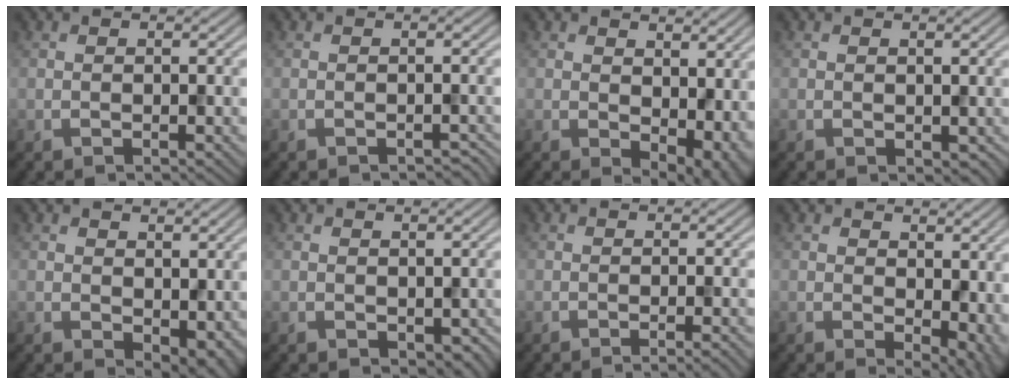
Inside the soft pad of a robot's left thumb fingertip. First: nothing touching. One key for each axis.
{"total": 1.0, "fx": -0.9, "fy": 0.2, "fz": 0.3, "tx": -0.001, "ty": -0.002, "tz": -0.013}
{"total": 7.0, "fx": 0.3, "fy": 4.4, "fz": 5.5, "tx": -0.077, "ty": -0.023, "tz": 0.016}
{"total": 0.8, "fx": 0.3, "fy": 0.6, "fz": 0.4, "tx": -0.007, "ty": -0.005, "tz": 0.007}
{"total": 3.9, "fx": 0.5, "fy": 2.5, "fz": 3.0, "tx": -0.046, "ty": -0.014, "tz": 0.014}
{"total": 1.2, "fx": 0.3, "fy": 0.9, "fz": 0.7, "tx": -0.016, "ty": -0.008, "tz": 0.010}
{"total": 1.9, "fx": -0.8, "fy": 0.5, "fz": 1.7, "tx": -0.015, "ty": 0.000, "tz": -0.019}
{"total": 7.4, "fx": 0.5, "fy": 4.7, "fz": 5.7, "tx": -0.083, "ty": -0.021, "tz": 0.023}